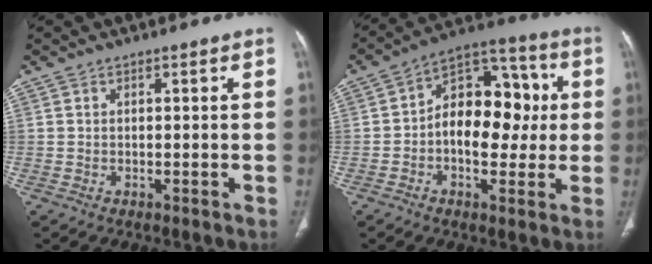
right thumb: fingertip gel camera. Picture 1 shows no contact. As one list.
[{"total": 15.7, "force": [0.1, 10.1, 12.1], "torque": [-0.134, 0.038, -0.004]}]